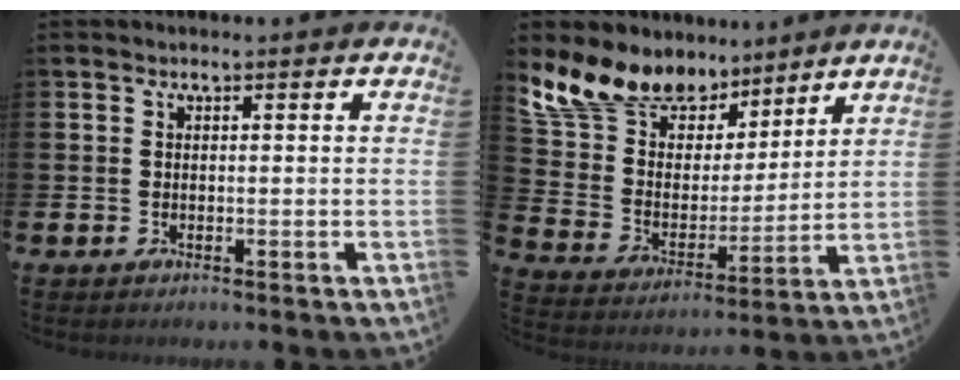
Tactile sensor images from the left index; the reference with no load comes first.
{"total": 11.6, "force": [10.3, 5.1, 1.7], "torque": [-0.090, -0.072, 0.189]}